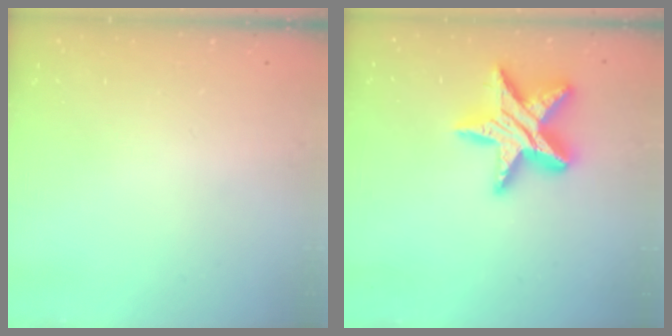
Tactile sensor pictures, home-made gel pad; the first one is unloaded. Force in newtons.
{"total": 18.4, "press": 18.3, "slide": 1.5}